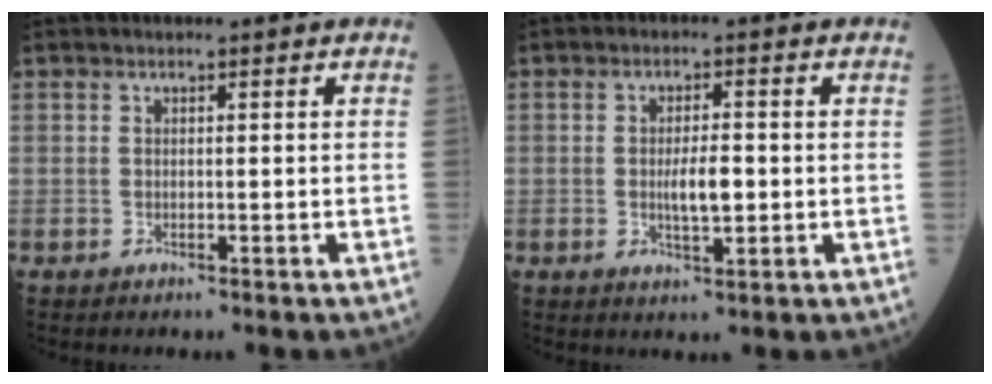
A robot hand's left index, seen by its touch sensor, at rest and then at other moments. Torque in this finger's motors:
{"motor_torque": [0.16, 0.07, 0.12, 0.06]}